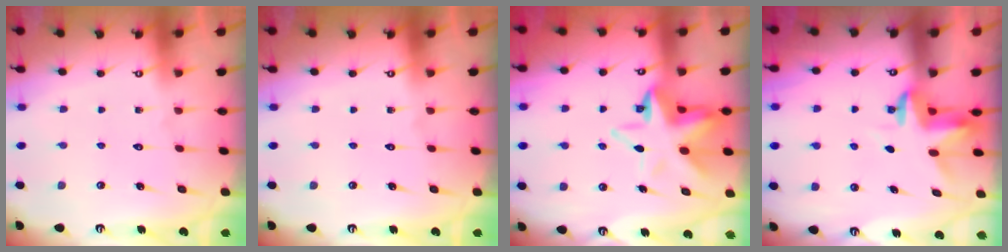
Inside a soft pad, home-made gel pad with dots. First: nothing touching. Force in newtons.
{"total": 0.0}
{"total": 9.8, "press": 9.7, "slide": 1.8}
{"total": 3.6, "press": 3.6, "slide": 0.2}